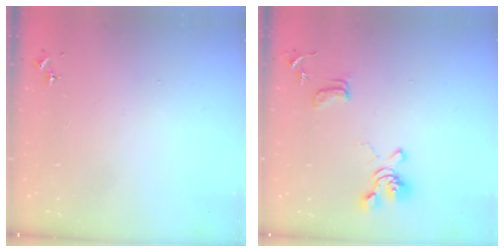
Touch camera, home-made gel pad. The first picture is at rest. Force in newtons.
{"total": 13.0, "press": 12.9, "slide": 1.6}